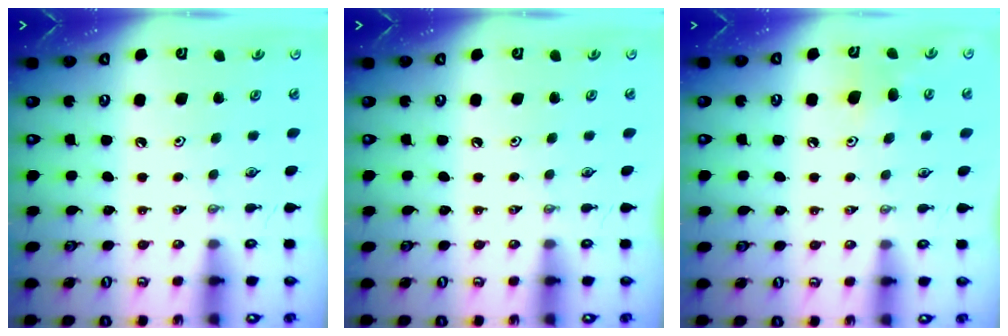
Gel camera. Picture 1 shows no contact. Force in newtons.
{"total": 0.0}
{"total": 7.5, "press": 7.4, "slide": 1.0}